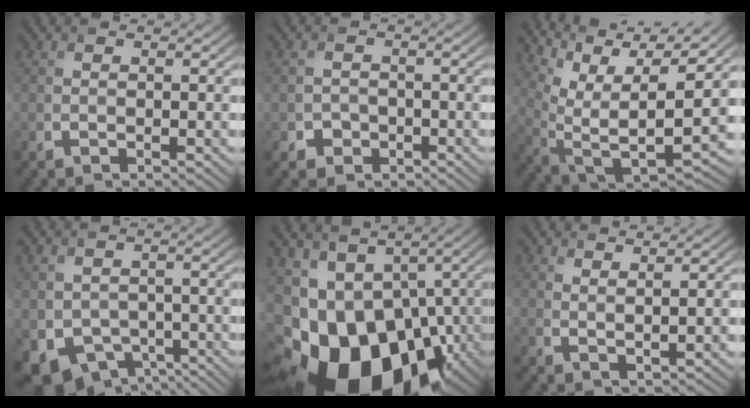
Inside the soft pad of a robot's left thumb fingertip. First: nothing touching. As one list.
[{"total": 1.6, "force": [-1.0, 1.2, -0.4], "torque": [0.013, -0.002, -0.022]}, {"total": 11.7, "force": [6.3, 4.7, 8.7], "torque": [-0.201, 0.008, 0.122]}, {"total": 5.8, "force": [-2.3, 4.7, 2.4], "torque": [-0.069, -0.028, -0.037]}, {"total": 18.7, "force": [-7.2, 11.9, 12.6], "torque": [-0.234, -0.026, -0.101]}, {"total": 3.3, "force": [2.9, 0.3, 1.5], "torque": [-0.017, -0.011, 0.052]}]